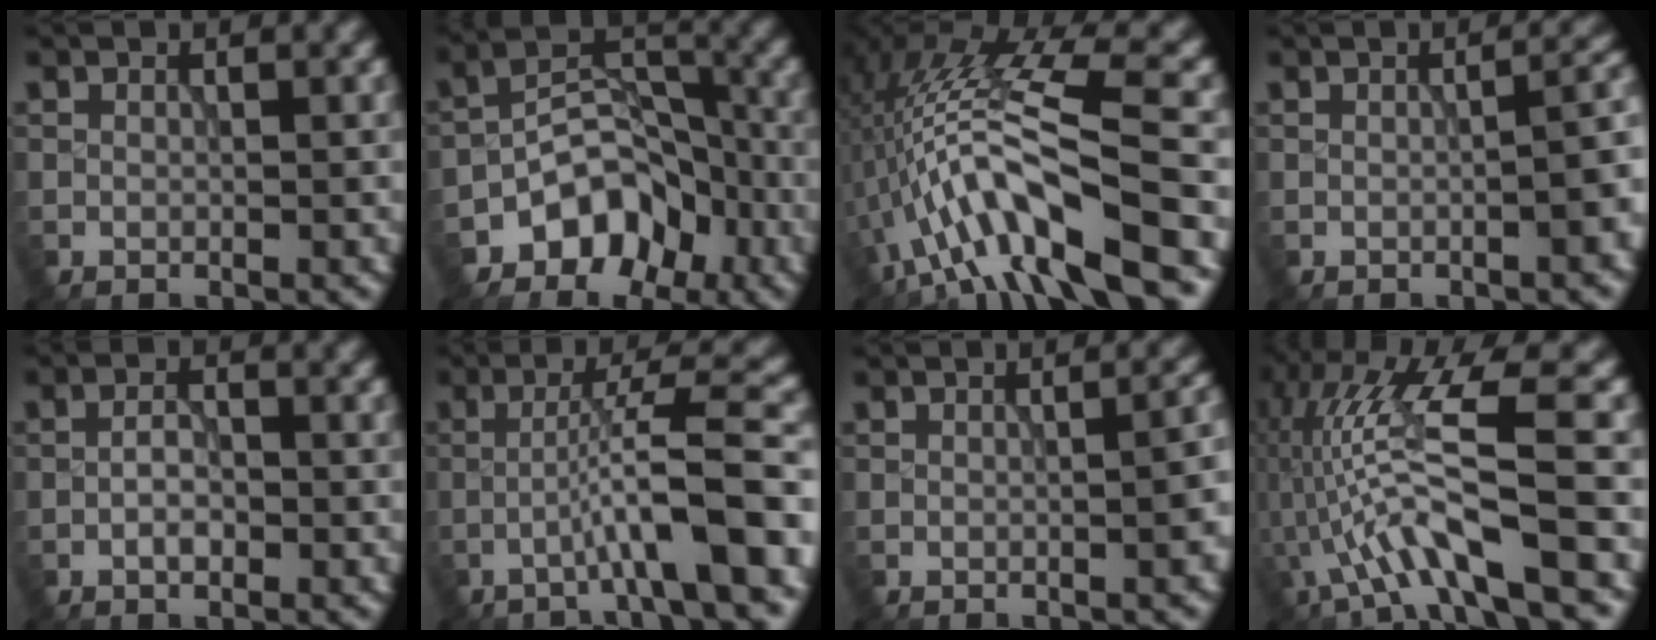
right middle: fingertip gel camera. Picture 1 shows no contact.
{"total": 5.9, "force": [-3.6, 3.9, 2.6], "torque": [-0.020, 0.006, -0.066]}
{"total": 11.0, "force": [-2.9, 3.0, 10.1], "torque": [-0.181, 0.021, -0.051]}
{"total": 4.9, "force": [-0.5, 1.8, 4.5], "torque": [-0.038, 0.003, 0.002]}
{"total": 2.0, "force": [-0.7, 1.0, 1.6], "torque": [-0.029, 0.000, -0.016]}
{"total": 7.3, "force": [-2.5, 0.7, 6.8], "torque": [-0.101, 0.028, -0.047]}
{"total": 4.1, "force": [-0.3, 1.8, 3.7], "torque": [-0.020, 0.004, 0.006]}
{"total": 9.9, "force": [-2.8, 1.8, 9.3], "torque": [-0.184, 0.015, -0.046]}